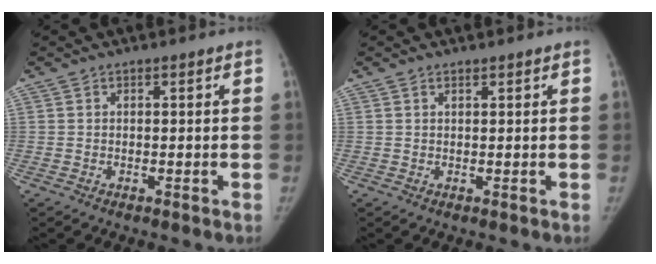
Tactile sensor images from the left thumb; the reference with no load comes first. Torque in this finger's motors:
{"motor_torque": [-0.19, -0.08, -0.23, 0.16, 0.02]}